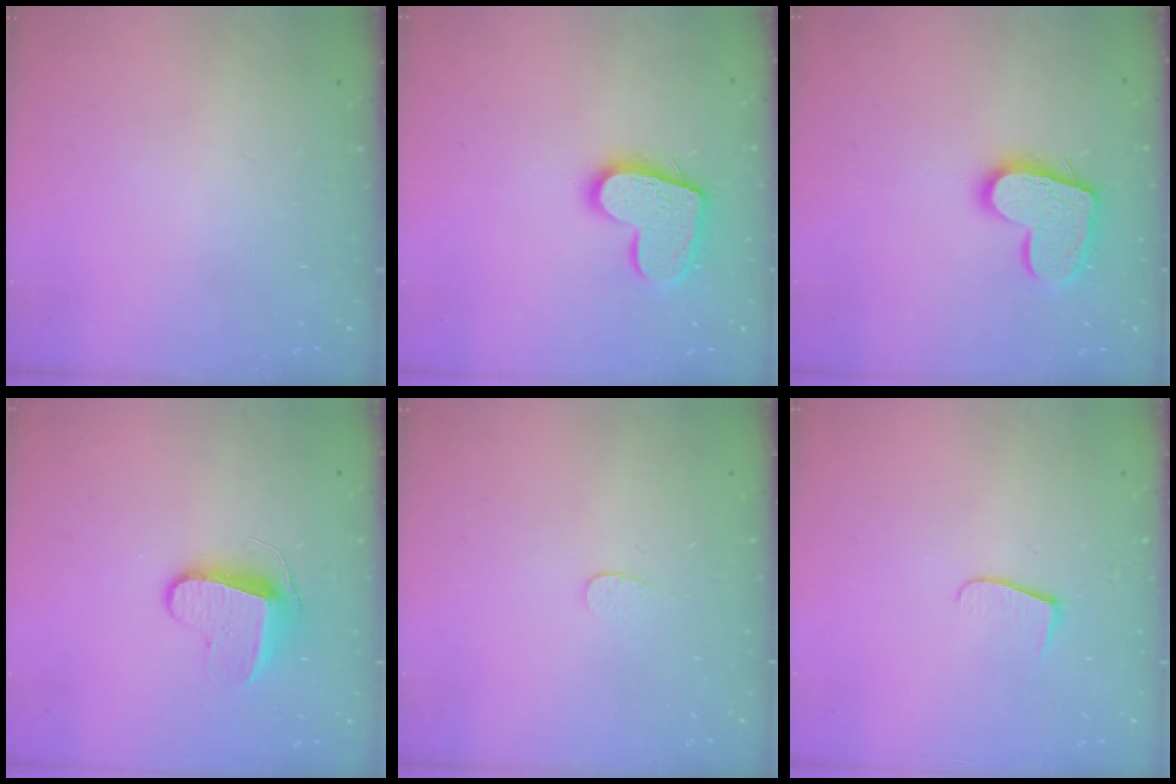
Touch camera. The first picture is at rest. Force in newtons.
{"total": 14.0, "press": 14.0, "slide": 1.3}
{"total": 14.0, "press": 14.0, "slide": 1.3}
{"total": 9.0, "press": 9.0, "slide": 0.6}
{"total": 3.0, "press": 3.0, "slide": 0.2}
{"total": 6.2, "press": 6.1, "slide": 0.6}